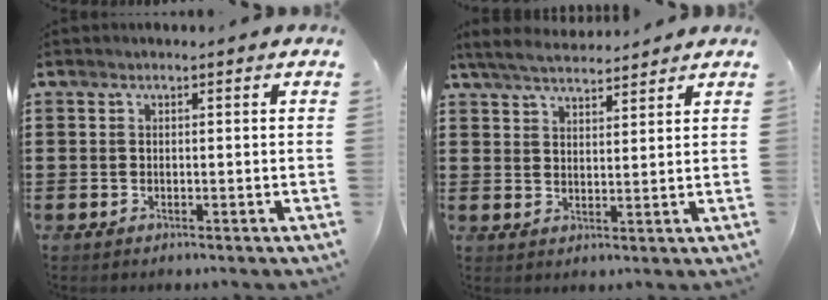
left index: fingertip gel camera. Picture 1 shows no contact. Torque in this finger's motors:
{"motor_torque": [1.79, -0.35, 0.22, 0.06]}